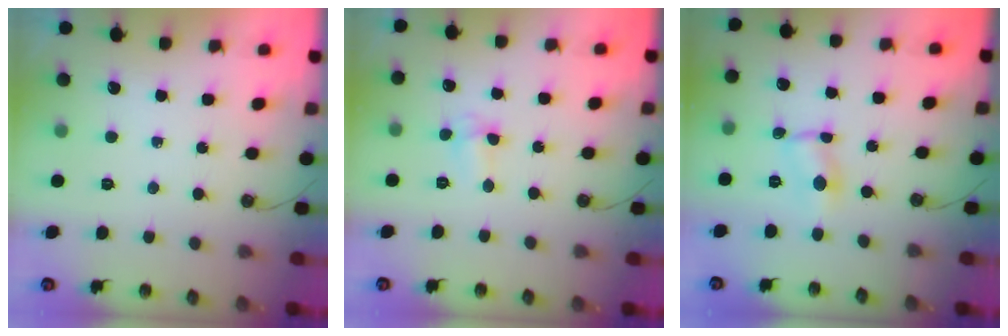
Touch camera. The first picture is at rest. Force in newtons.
{"total": 3.3, "press": 3.3, "slide": 0.6}
{"total": 2.0, "press": 2.0, "slide": 0.1}